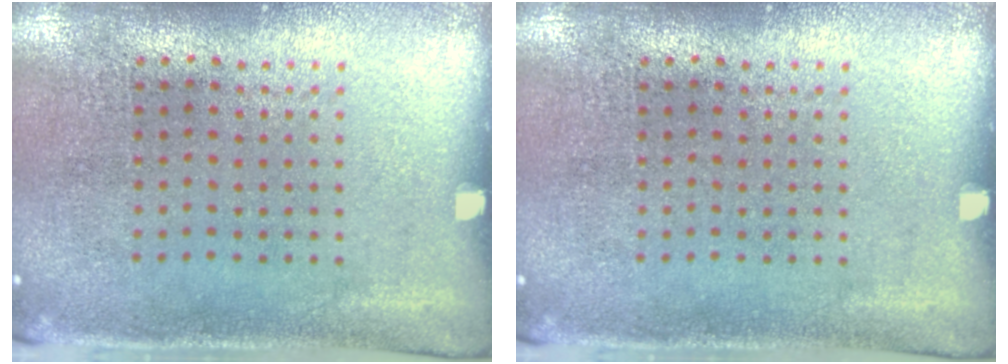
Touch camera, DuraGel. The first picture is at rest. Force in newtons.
{"total": 0.0}